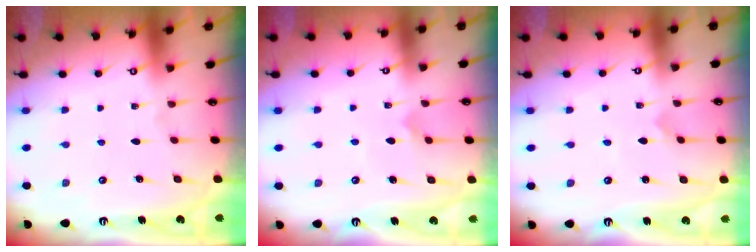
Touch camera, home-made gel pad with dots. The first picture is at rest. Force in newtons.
{"total": 4.9, "press": 4.9, "slide": 0.4}
{"total": 0.6, "press": 0.6, "slide": 0.0}